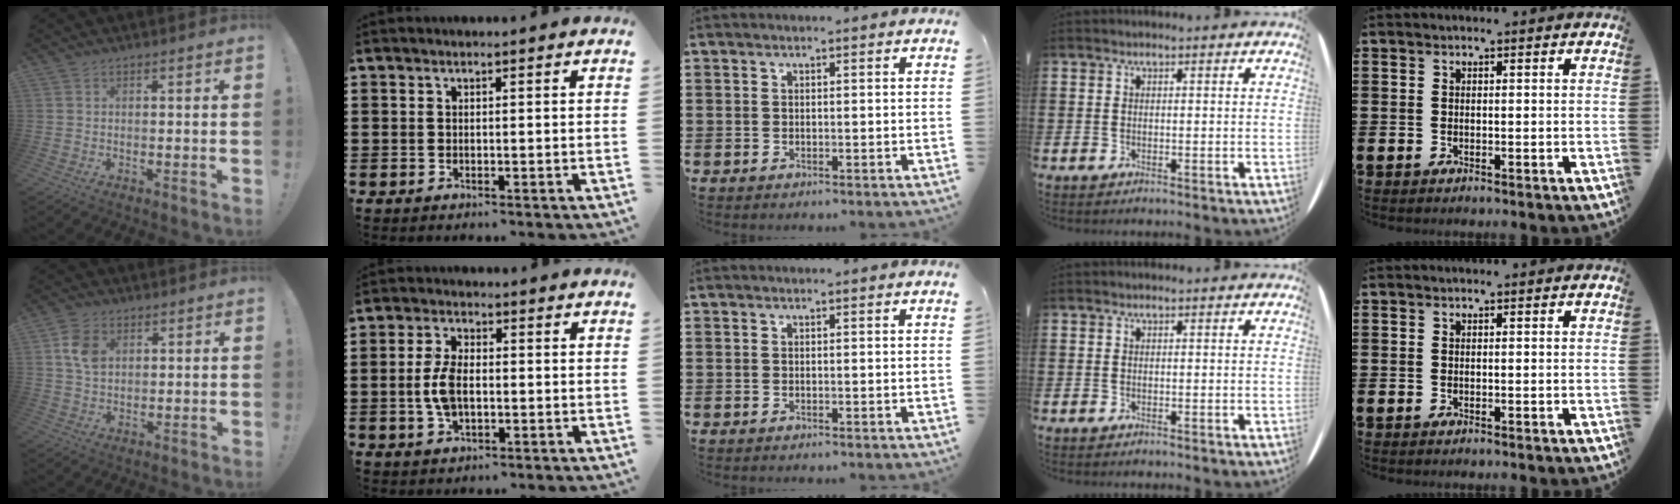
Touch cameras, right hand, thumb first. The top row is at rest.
{"thumb": {"total": 7.6, "force": [2.3, 5.3, 4.9], "torque": [-0.085, 0.003, 0.044]}, "index": {"total": 5.7, "force": [-0.5, 2.9, 4.9], "torque": [-0.120, -0.006, -0.015]}}